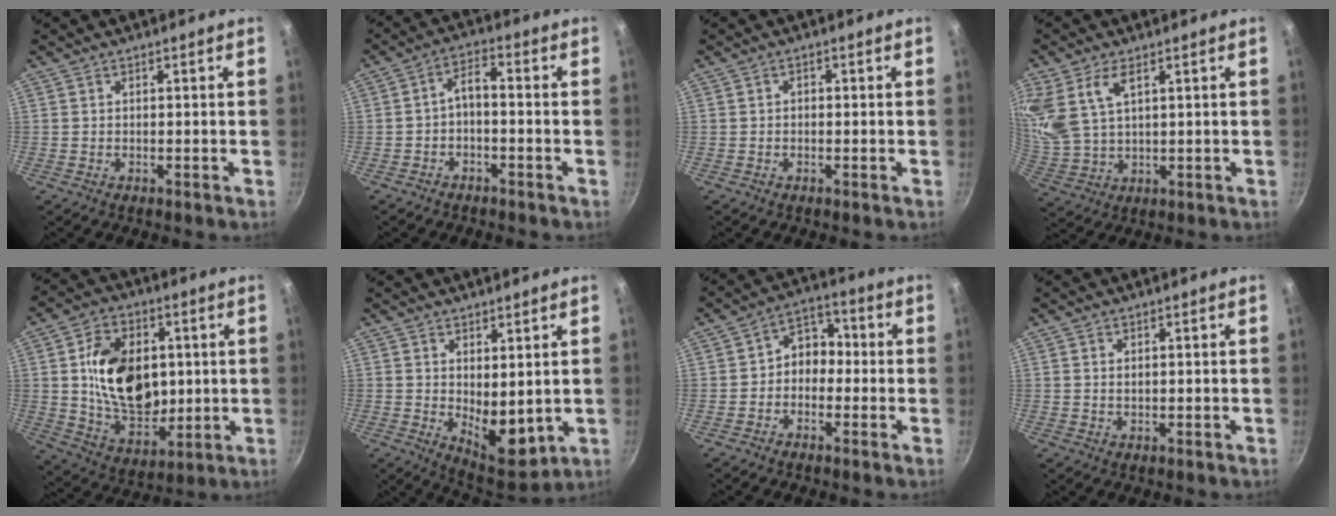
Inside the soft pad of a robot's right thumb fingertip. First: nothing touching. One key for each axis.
{"total": 4.1, "fx": -1.7, "fy": 1.8, "fz": 3.2, "tx": -0.061, "ty": 0.034, "tz": -0.031}
{"total": 0.8, "fx": -0.1, "fy": 0.6, "fz": 0.4, "tx": -0.006, "ty": 0.005, "tz": -0.003}
{"total": 11.1, "fx": 5.2, "fy": 6.0, "fz": 7.7, "tx": -0.159, "ty": -0.018, "tz": 0.115}
{"total": 18.1, "fx": 2.3, "fy": 12.6, "fz": 12.8, "tx": -0.185, "ty": -0.010, "tz": 0.047}
{"total": 9.2, "fx": 1.3, "fy": 4.4, "fz": 7.9, "tx": -0.093, "ty": -0.035, "tz": 0.036}
{"total": 6.5, "fx": -0.9, "fy": 5.2, "fz": 3.9, "tx": -0.016, "ty": 0.030, "tz": -0.034}
{"total": 1.0, "fx": 0.4, "fy": 0.5, "fz": 0.7, "tx": -0.012, "ty": 0.001, "tz": 0.007}